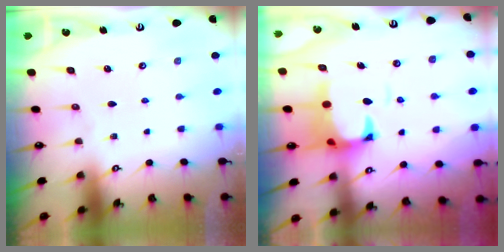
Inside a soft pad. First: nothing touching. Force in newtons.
{"total": 2.6, "press": 2.4, "slide": 1.1}